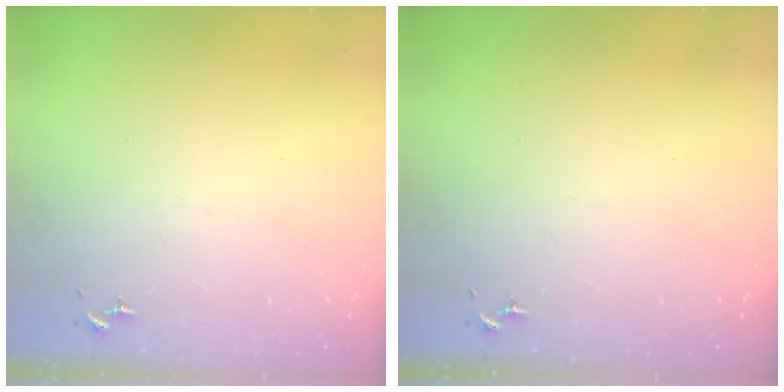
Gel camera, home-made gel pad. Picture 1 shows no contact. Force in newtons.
{"total": 0.0}